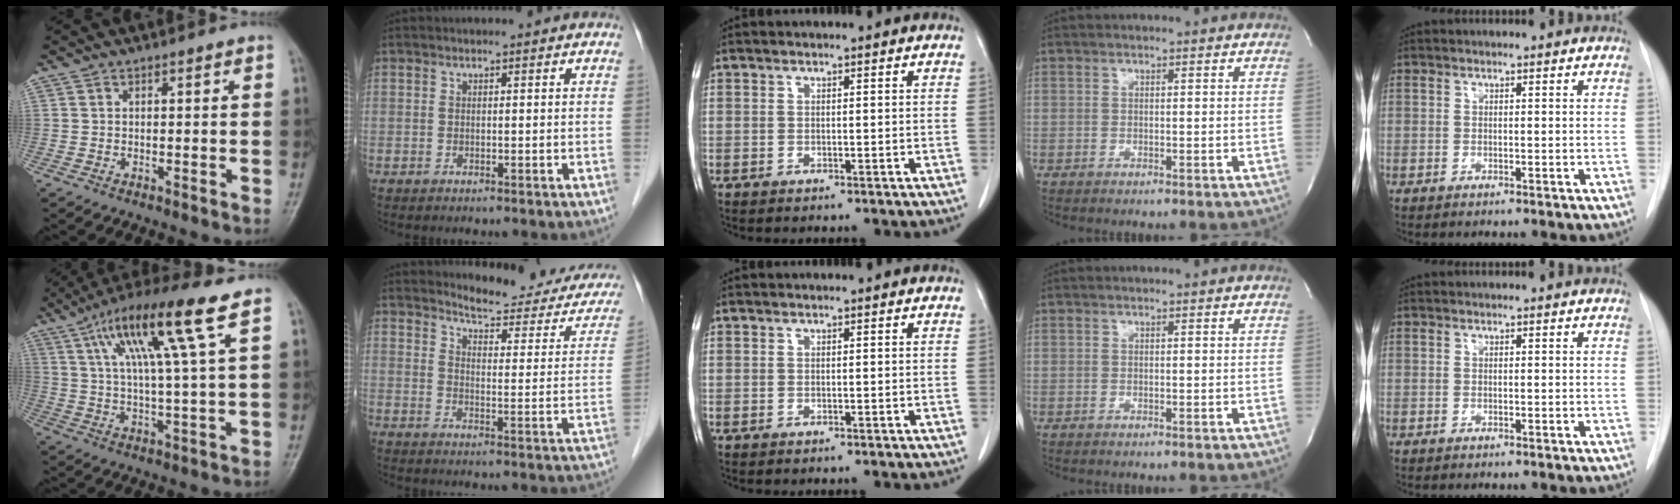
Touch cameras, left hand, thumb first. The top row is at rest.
{"thumb": {"total": 15.1, "force": [6.7, 0.8, 13.5], "torque": [-0.250, -0.005, 0.116]}, "index": {"total": 16.9, "force": [15.9, 3.3, 4.4], "torque": [-0.034, -0.067, 0.173]}}